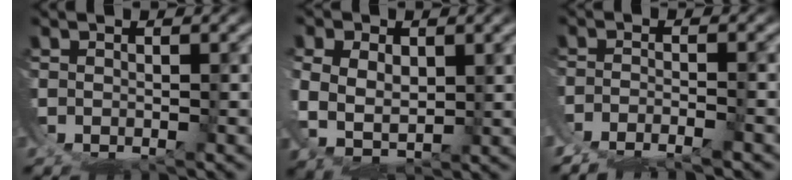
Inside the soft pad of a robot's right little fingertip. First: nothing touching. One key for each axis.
{"total": 8.2, "fx": -0.2, "fy": 6.4, "fz": 5.0, "tx": -0.123, "ty": -0.035, "tz": 0.007}
{"total": 3.8, "fx": -3.3, "fy": 0.1, "fz": 1.7, "tx": -0.024, "ty": -0.003, "tz": -0.056}